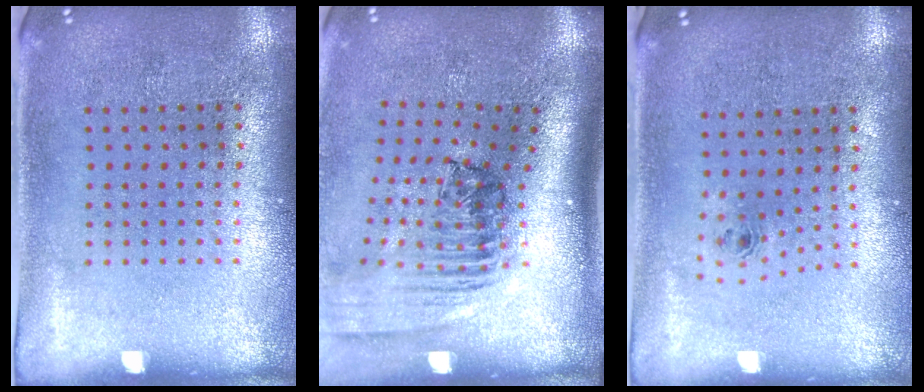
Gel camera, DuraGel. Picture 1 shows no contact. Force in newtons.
{"total": 2.6, "press": 1.7, "slide": 1.9}
{"total": 0.7, "press": 0.3, "slide": 0.6}